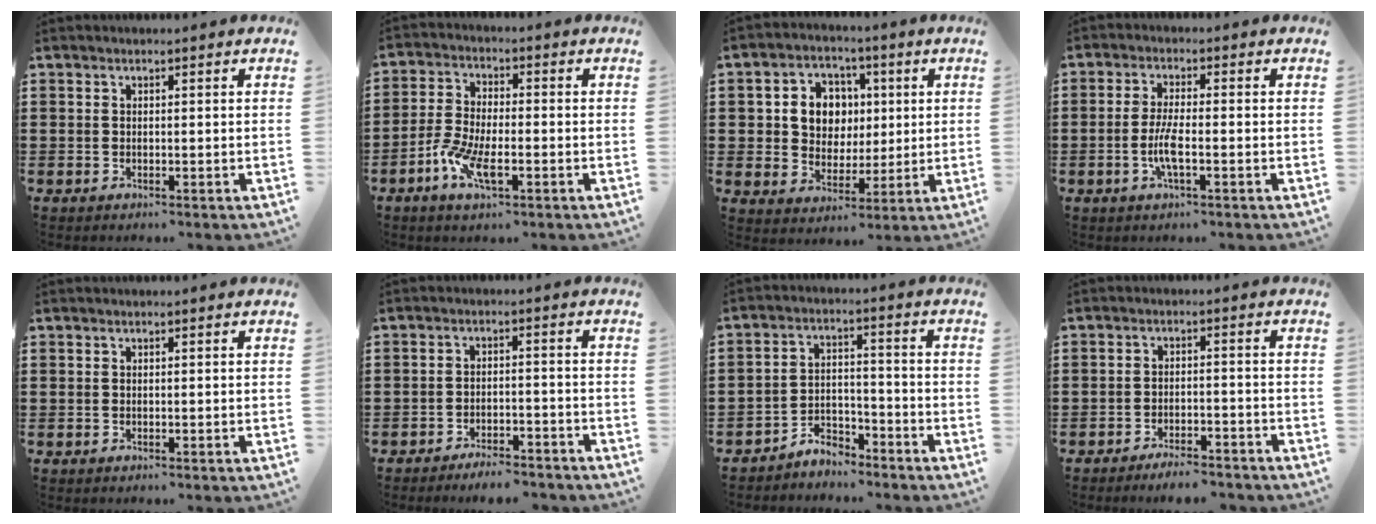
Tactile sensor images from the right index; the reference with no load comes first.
{"total": 7.0, "force": [-3.3, 2.5, 5.7], "torque": [-0.131, -0.009, -0.064]}
{"total": 7.3, "force": [1.1, 6.6, 2.8], "torque": [-0.070, 0.015, 0.017]}
{"total": 4.4, "force": [-1.4, 0.7, 4.1], "torque": [-0.091, -0.007, -0.031]}
{"total": 0.0}
{"total": 3.4, "force": [-3.4, 0.2, 0.5], "torque": [-0.012, 0.002, -0.069]}
{"total": 4.5, "force": [-4.3, 1.3, 0.4], "torque": [-0.012, 0.009, -0.087]}
{"total": 3.3, "force": [-3.2, 0.2, 0.6], "torque": [-0.014, 0.002, -0.065]}